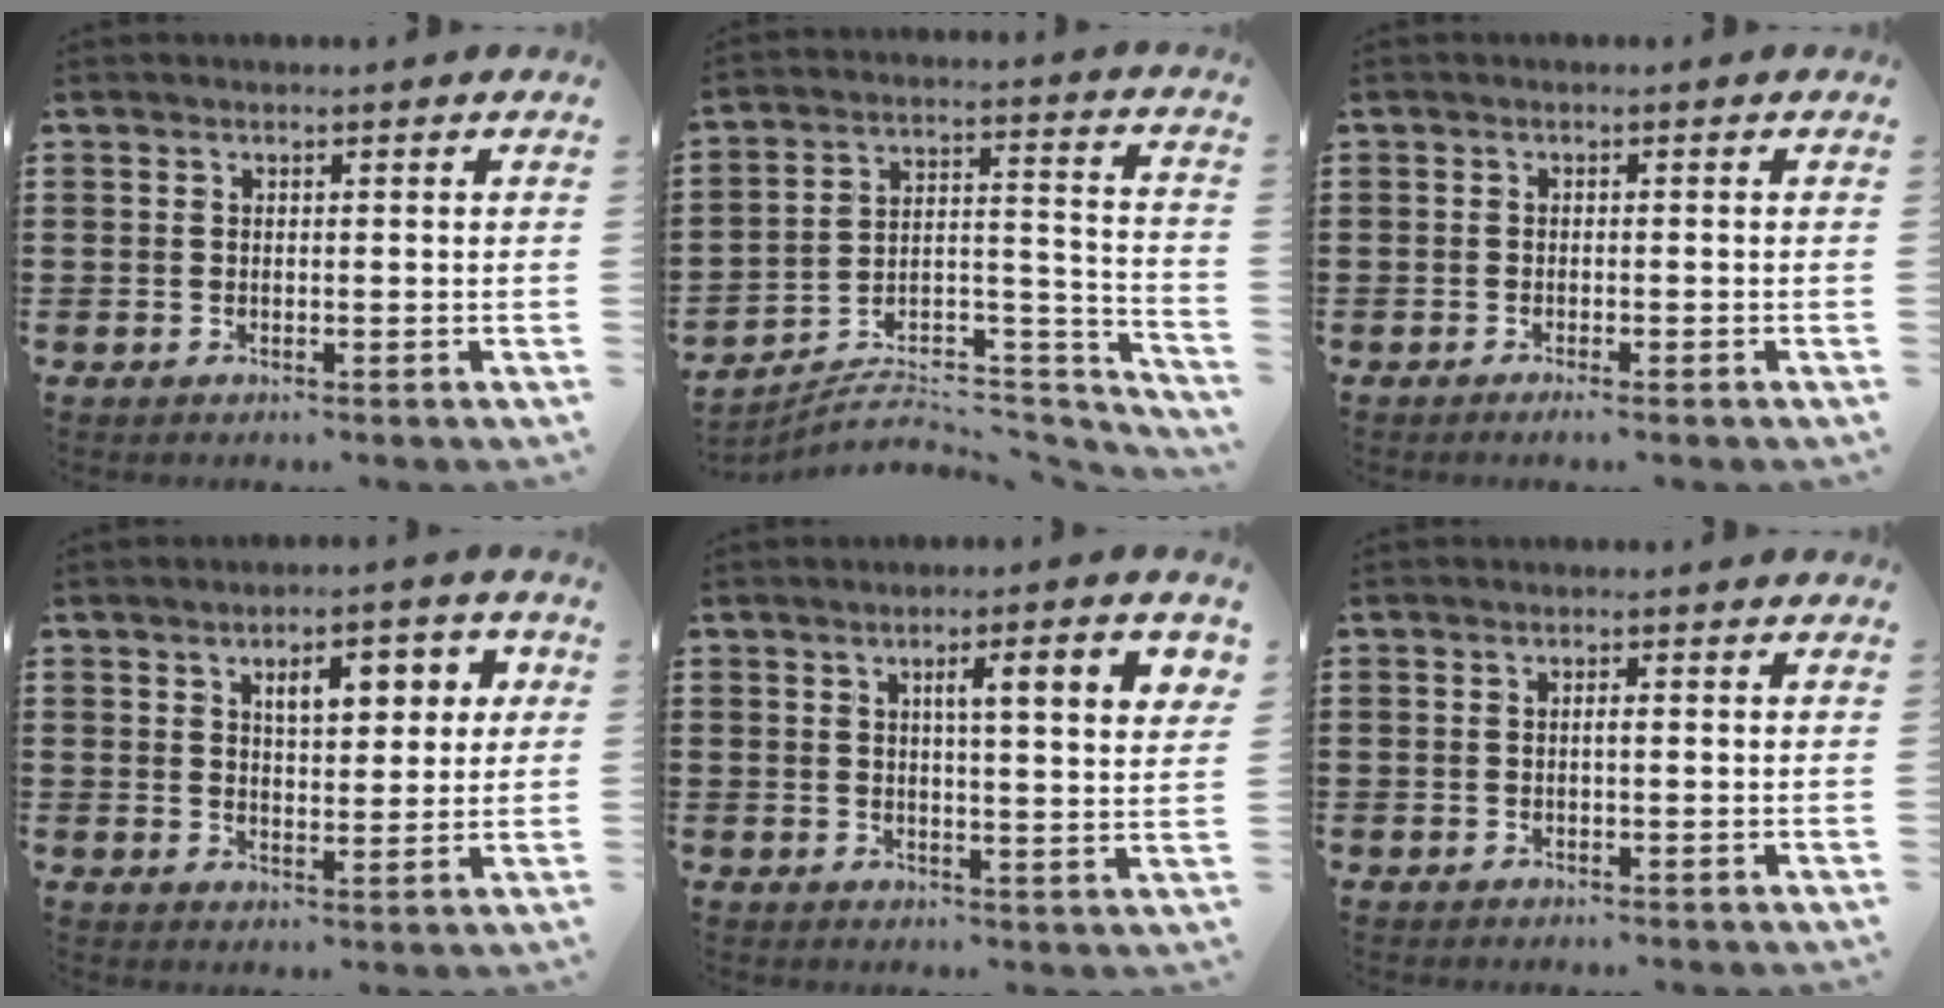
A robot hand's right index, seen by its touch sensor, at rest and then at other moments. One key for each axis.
{"total": 5.3, "fx": -4.7, "fy": 1.8, "fz": 1.7, "tx": -0.024, "ty": -0.003, "tz": -0.093}
{"total": 0.9, "fx": -0.8, "fy": 0.0, "fz": 0.5, "tx": -0.009, "ty": -0.003, "tz": -0.014}
{"total": 6.2, "fx": 2.5, "fy": 2.6, "fz": 5.0, "tx": -0.074, "ty": -0.002, "tz": 0.033}
{"total": 6.7, "fx": 2.5, "fy": 0.7, "fz": 6.1, "tx": -0.105, "ty": -0.003, "tz": 0.034}
{"total": 0.7, "fx": -0.1, "fy": 0.1, "fz": 0.7, "tx": -0.012, "ty": -0.003, "tz": -0.002}